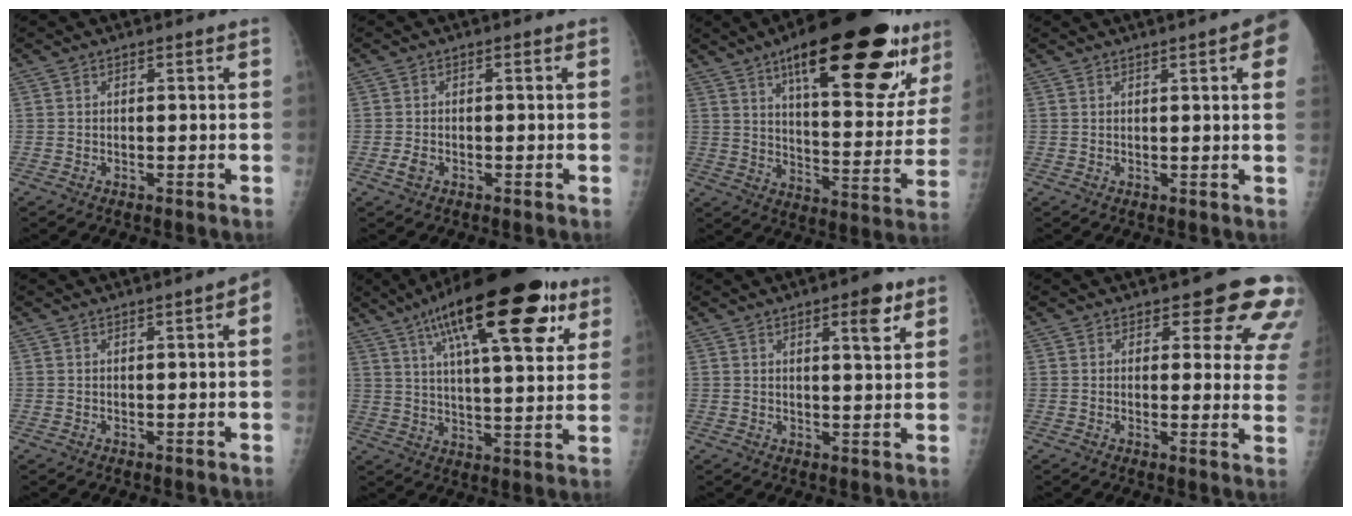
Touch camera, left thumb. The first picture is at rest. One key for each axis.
{"total": 1.5, "fx": -0.8, "fy": 1.0, "fz": 0.8, "tx": -0.015, "ty": -0.001, "tz": -0.014}
{"total": 29.2, "fx": 16.5, "fy": 9.3, "fz": 22.3, "tx": -0.286, "ty": -0.047, "tz": 0.244}
{"total": 7.2, "fx": 3.0, "fy": 0.8, "fz": 6.5, "tx": -0.067, "ty": 0.002, "tz": 0.029}
{"total": 3.0, "fx": 0.7, "fy": 0.4, "fz": 2.9, "tx": -0.034, "ty": 0.008, "tz": 0.005}
{"total": 25.2, "fx": 12.8, "fy": 7.9, "fz": 20.3, "tx": -0.297, "ty": -0.013, "tz": 0.196}
{"total": 5.4, "fx": 2.9, "fy": 1.5, "fz": 4.2, "tx": -0.049, "ty": -0.015, "tz": 0.039}
{"total": 11.5, "fx": 7.9, "fy": 4.8, "fz": 6.9, "tx": -0.030, "ty": -0.041, "tz": 0.068}